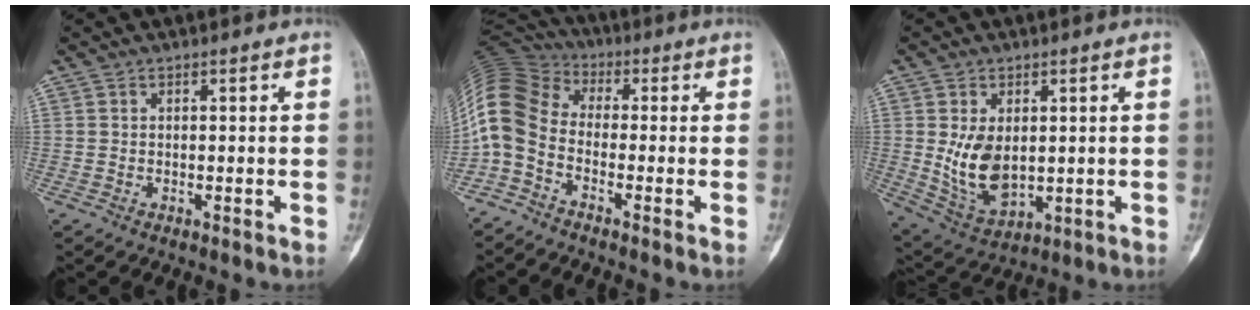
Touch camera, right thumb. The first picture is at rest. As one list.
[{"total": 10.7, "force": [-2.9, 7.1, 7.5], "torque": [-0.159, 0.050, -0.081]}, {"total": 9.7, "force": [0.8, 6.2, 7.4], "torque": [-0.123, -0.015, 0.038]}]